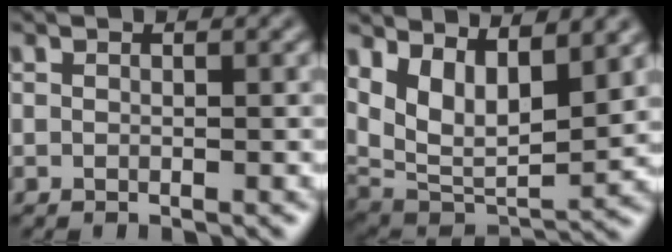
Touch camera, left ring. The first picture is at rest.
{"total": 8.5, "force": [3.7, 4.2, 6.4], "torque": [-0.122, -0.018, 0.073]}